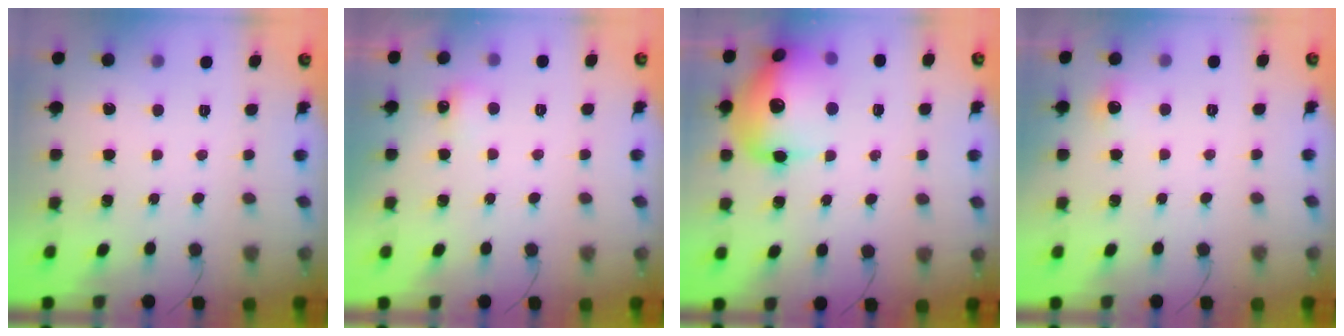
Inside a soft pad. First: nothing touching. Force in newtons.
{"total": 3.9, "press": 3.7, "slide": 1.0}
{"total": 20.1, "press": 20.0, "slide": 2.5}
{"total": 4.9, "press": 4.4, "slide": 2.2}